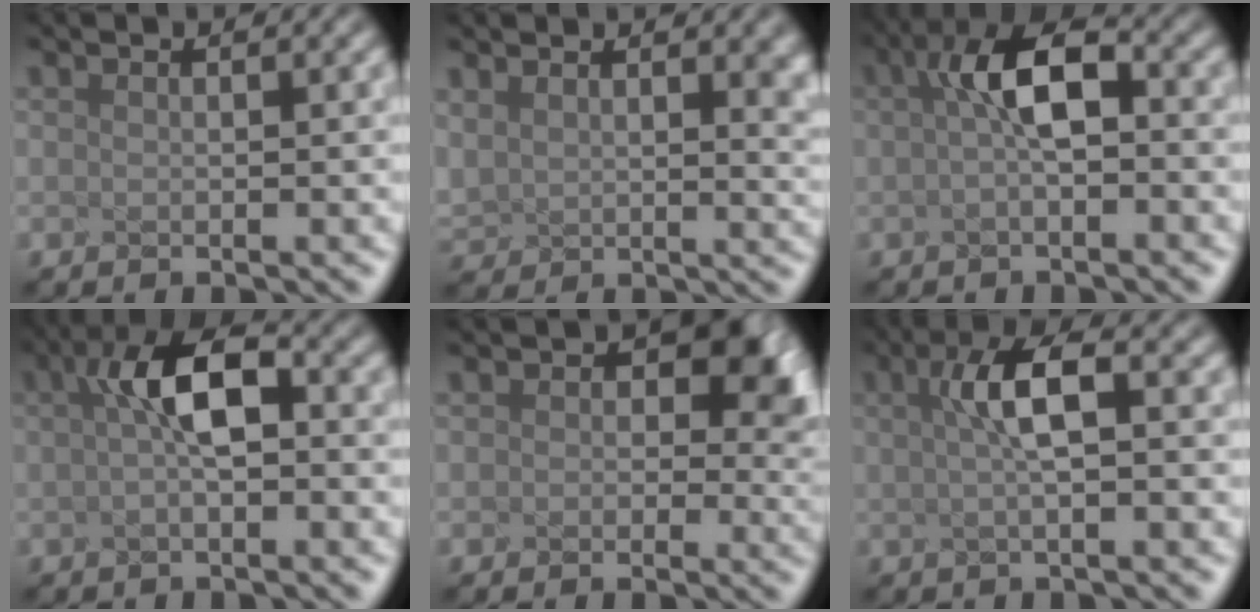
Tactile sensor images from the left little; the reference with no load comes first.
{"total": 6.1, "force": [3.5, 2.8, 4.2], "torque": [-0.101, 0.000, 0.098]}
{"total": 3.2, "force": [-0.9, 0.2, 3.0], "torque": [-0.085, 0.006, 0.016]}
{"total": 3.3, "force": [-0.8, 0.3, 3.2], "torque": [-0.087, 0.006, 0.019]}
{"total": 4.4, "force": [0.5, 2.8, 3.4], "torque": [-0.072, -0.009, 0.045]}
{"total": 2.7, "force": [-0.8, -0.2, 2.6], "torque": [-0.074, 0.004, 0.021]}